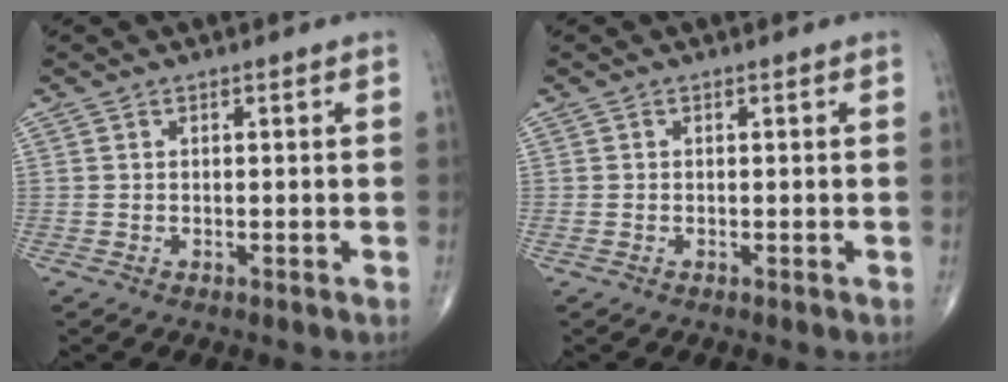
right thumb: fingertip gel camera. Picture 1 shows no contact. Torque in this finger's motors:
{"motor_torque": [-0.38, 0.11, 0.02, 0.11, 0.01]}